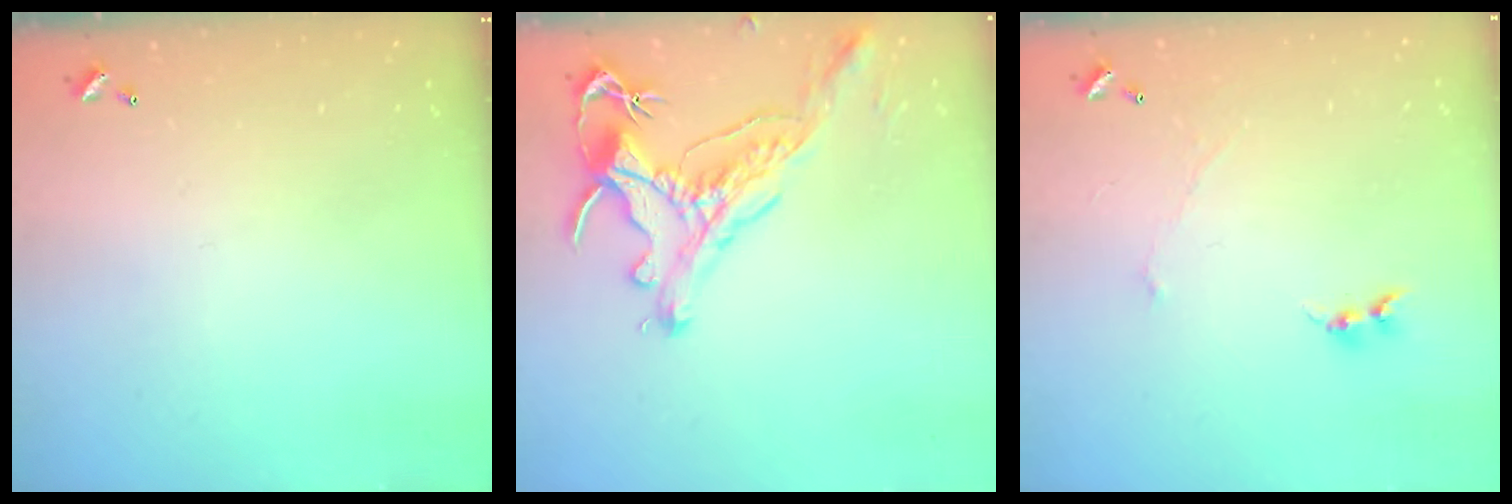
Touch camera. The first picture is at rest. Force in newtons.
{"total": 1.2, "press": 0.9, "slide": 0.9}
{"total": 0.0}